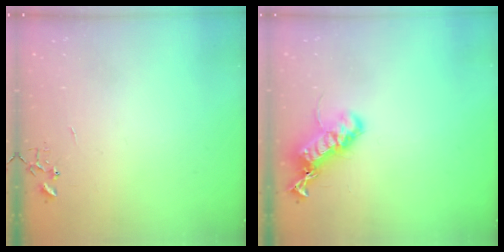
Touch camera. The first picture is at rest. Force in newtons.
{"total": 17.2, "press": 17.2, "slide": 0.8}